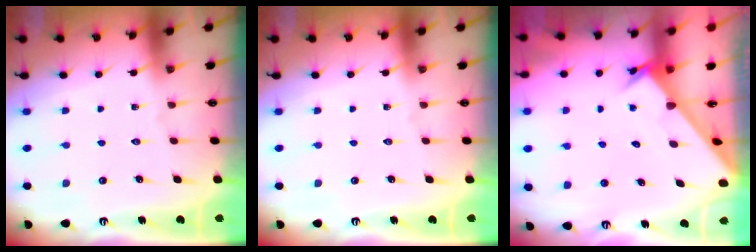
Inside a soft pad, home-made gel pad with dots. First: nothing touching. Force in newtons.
{"total": 0.0}
{"total": 2.5, "press": 2.5, "slide": 0.2}